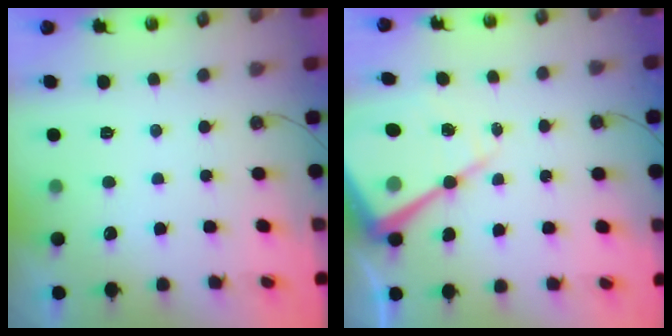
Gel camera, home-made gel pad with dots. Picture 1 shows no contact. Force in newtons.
{"total": 15.1, "press": 15.0, "slide": 1.1}